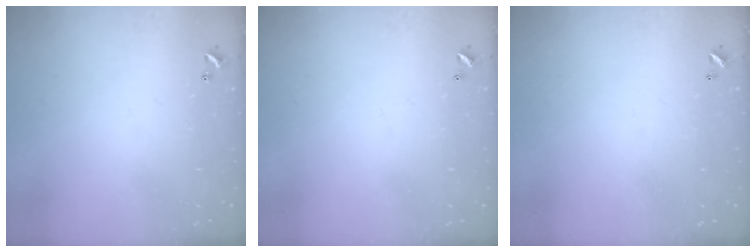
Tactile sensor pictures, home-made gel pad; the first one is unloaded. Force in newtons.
{"total": 2.8, "press": 2.8, "slide": 0.1}
{"total": 2.7, "press": 2.7, "slide": 0.1}